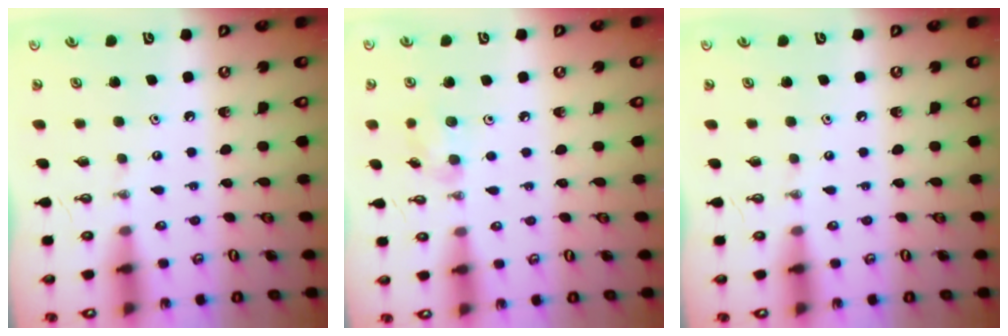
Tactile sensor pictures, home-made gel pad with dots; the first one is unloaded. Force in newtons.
{"total": 7.4, "press": 7.3, "slide": 1.5}
{"total": 0.0}